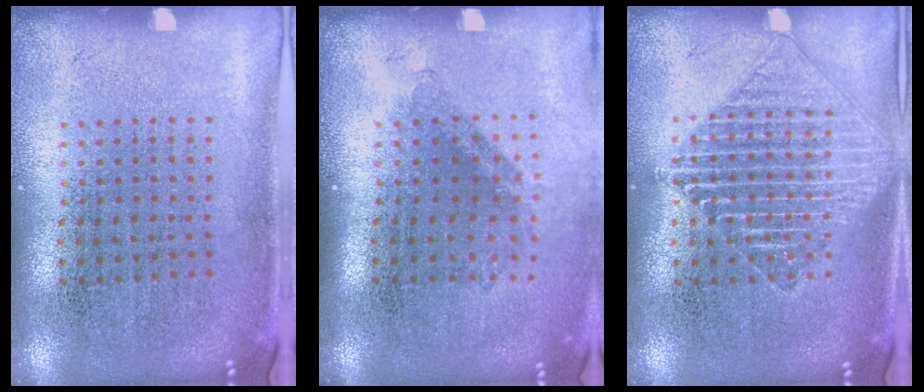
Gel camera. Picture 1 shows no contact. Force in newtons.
{"total": 1.3, "press": 1.0, "slide": 0.9}
{"total": 1.7, "press": 1.7, "slide": 0.2}